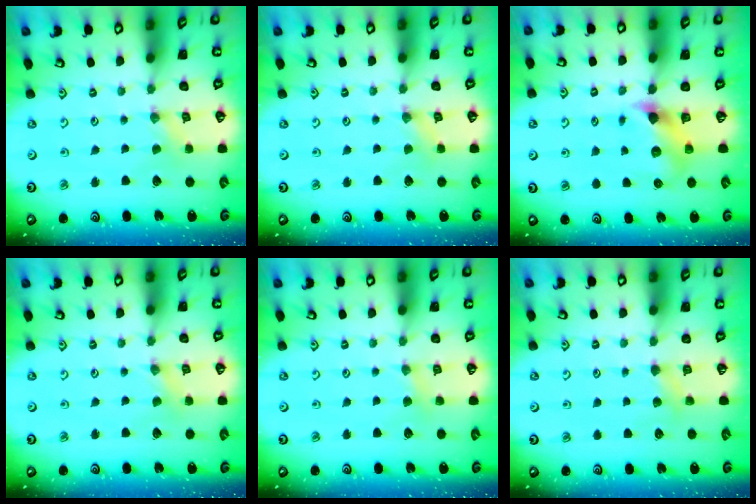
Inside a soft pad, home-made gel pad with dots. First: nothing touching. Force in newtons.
{"total": 2.0, "press": 2.0, "slide": 0.3}
{"total": 5.7, "press": 5.7, "slide": 0.1}
{"total": 1.4, "press": 1.4, "slide": 0.2}
{"total": 3.2, "press": 3.1, "slide": 0.6}
{"total": 3.8, "press": 3.8, "slide": 0.6}